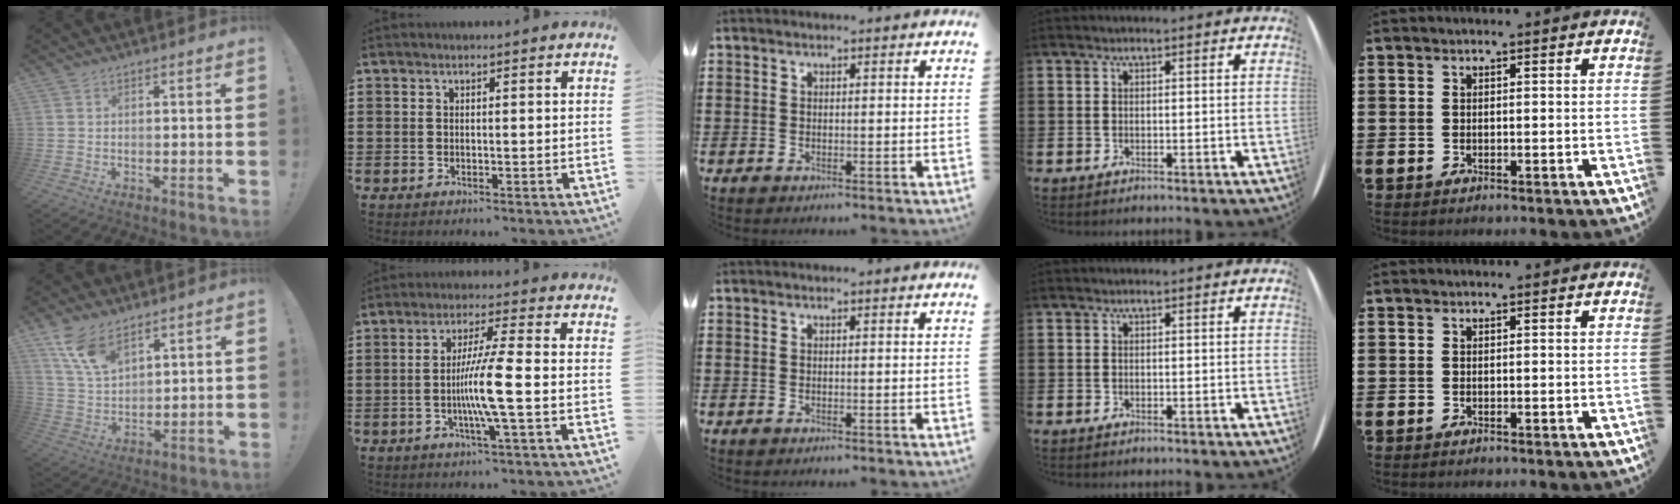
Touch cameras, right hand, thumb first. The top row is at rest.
{"thumb": {"total": 10.3, "force": [7.4, 4.5, 5.5], "torque": [-0.102, -0.040, 0.144]}, "index": {"total": 7.7, "force": [-1.6, -0.6, 7.5], "torque": [-0.143, -0.017, -0.035]}}